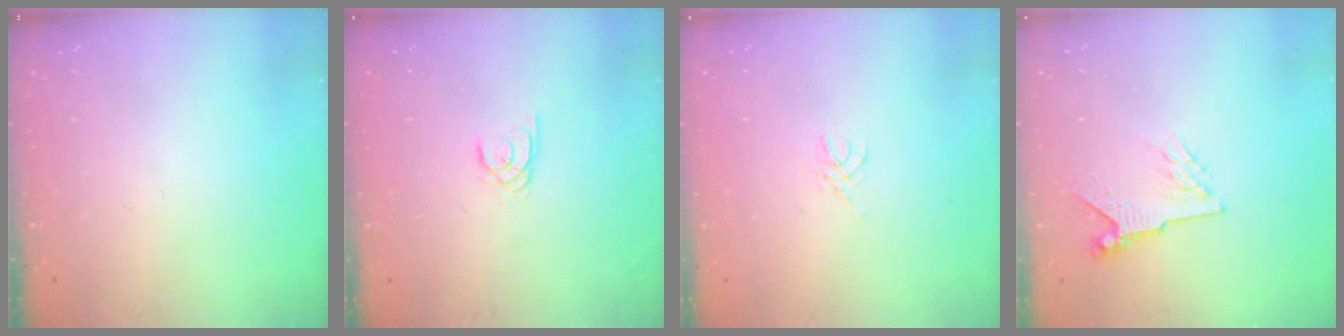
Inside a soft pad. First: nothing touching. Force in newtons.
{"total": 1.7, "press": 1.7, "slide": 0.2}
{"total": 4.1, "press": 4.0, "slide": 0.5}
{"total": 6.2, "press": 6.2, "slide": 0.6}